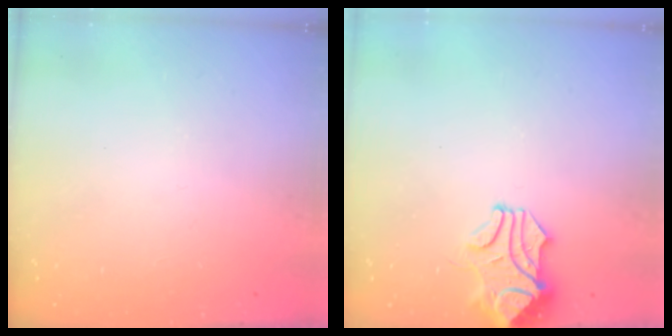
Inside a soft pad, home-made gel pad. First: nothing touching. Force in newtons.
{"total": 1.1, "press": 1.0, "slide": 0.3}